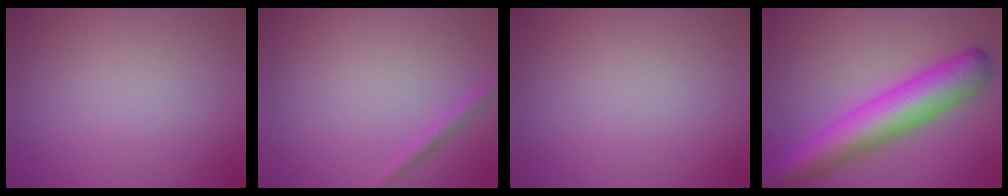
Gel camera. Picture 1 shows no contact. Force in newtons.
{"total": 1.1, "press": 1.1, "slide": 0.1}
{"total": 0.0}
{"total": 9.0, "press": 9.0, "slide": 0.2}